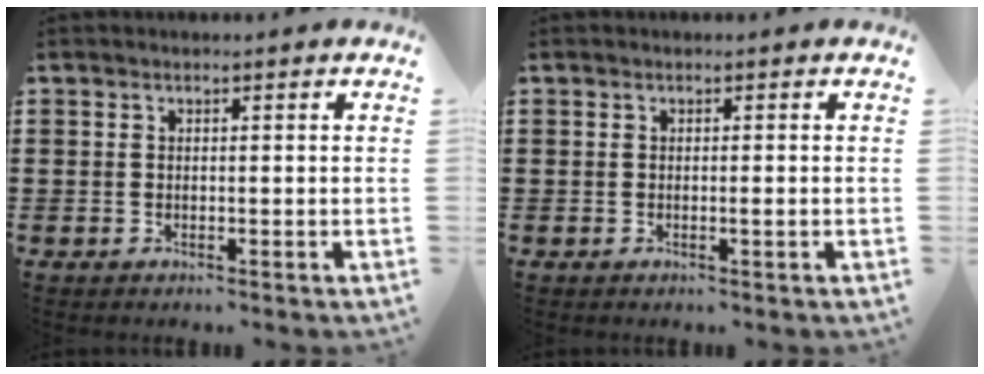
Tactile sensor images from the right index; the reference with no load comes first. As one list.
[{"total": 0.8, "force": [-0.2, 0.0, 0.8], "torque": [-0.012, -0.004, -0.002]}]